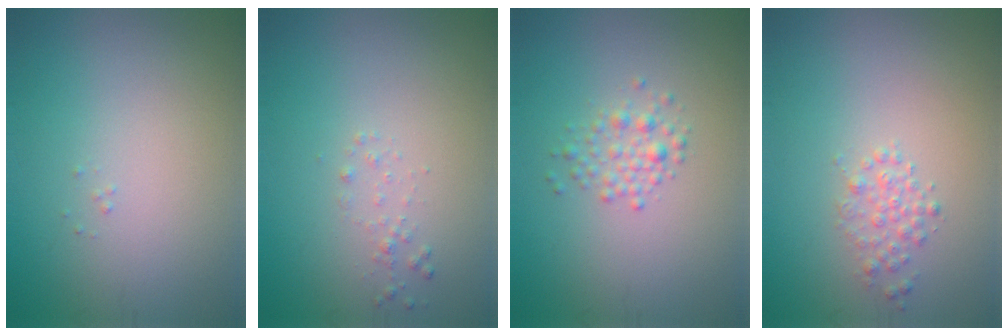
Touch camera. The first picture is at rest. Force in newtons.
{"total": 0.7, "press": 0.7, "slide": 0.0}
{"total": 1.7, "press": 1.7, "slide": 0.0}
{"total": 1.5, "press": 1.5, "slide": 0.1}